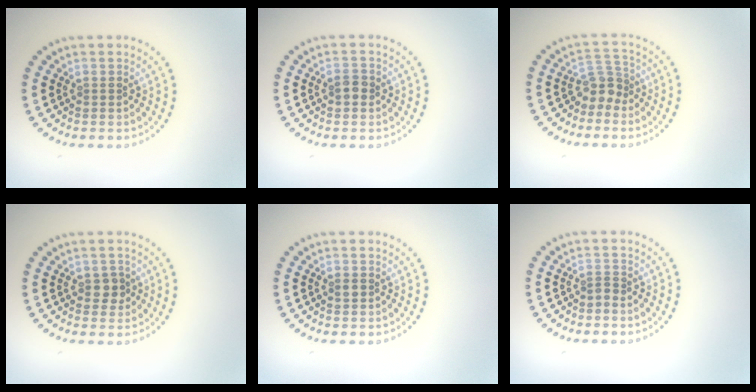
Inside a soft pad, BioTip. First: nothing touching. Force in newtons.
{"total": 1.3, "press": 1.3, "slide": 0.2}
{"total": 2.5, "press": 1.8, "slide": 1.7}
{"total": 1.6, "press": 1.5, "slide": 0.4}
{"total": 0.9, "press": 0.9, "slide": 0.1}
{"total": 0.6, "press": 0.4, "slide": 0.5}